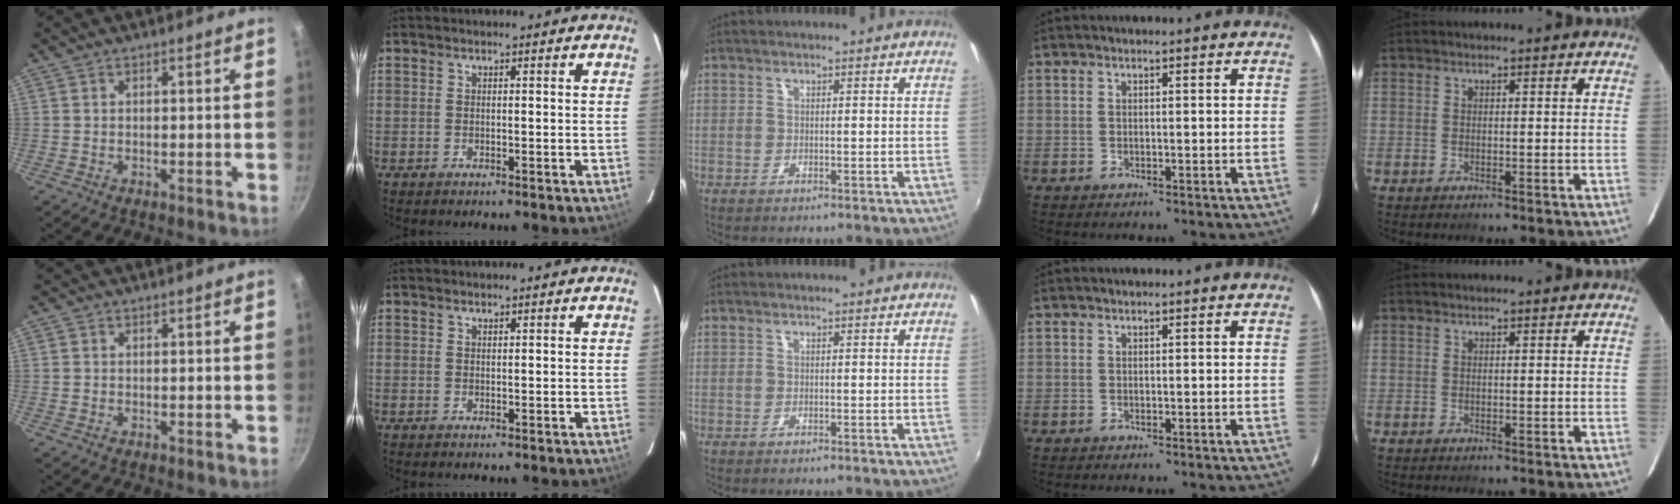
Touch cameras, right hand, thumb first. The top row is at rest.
{"index": {"total": 0.6, "force": [0.5, 0.2, 0.1], "torque": [-0.002, 0.002, 0.011]}}